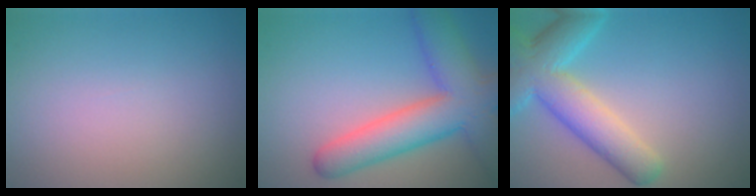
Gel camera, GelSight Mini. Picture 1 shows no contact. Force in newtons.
{"total": 8.3, "press": 8.3, "slide": 0.5}
{"total": 7.3, "press": 7.3, "slide": 0.3}